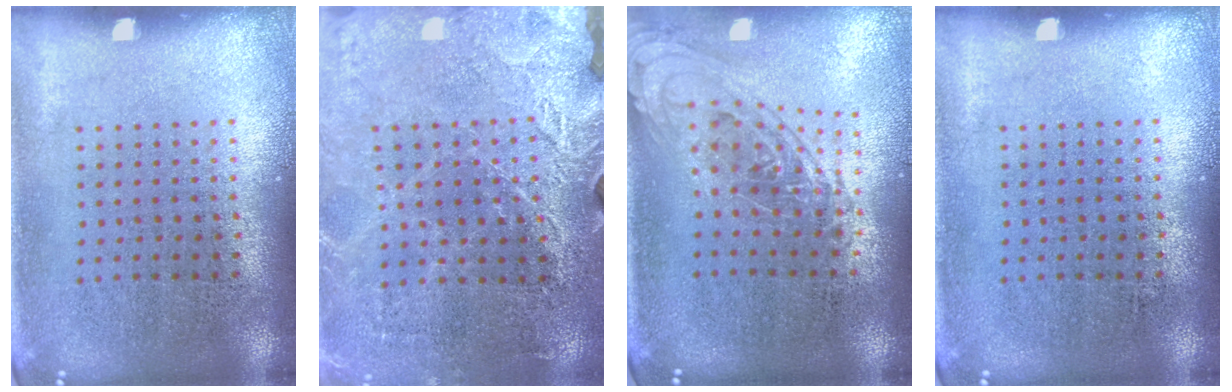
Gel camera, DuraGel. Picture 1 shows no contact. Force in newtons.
{"total": 2.7, "press": 2.7, "slide": 0.4}
{"total": 1.1, "press": 1.0, "slide": 0.4}
{"total": 0.0}